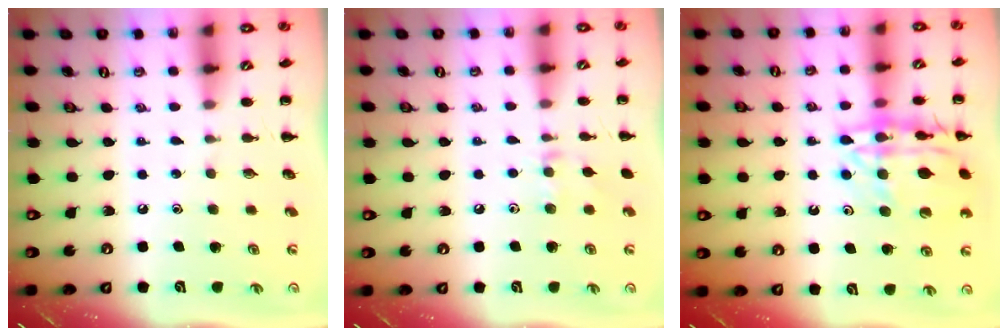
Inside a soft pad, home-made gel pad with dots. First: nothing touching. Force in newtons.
{"total": 7.7, "press": 7.5, "slide": 1.7}
{"total": 18.9, "press": 18.8, "slide": 1.7}